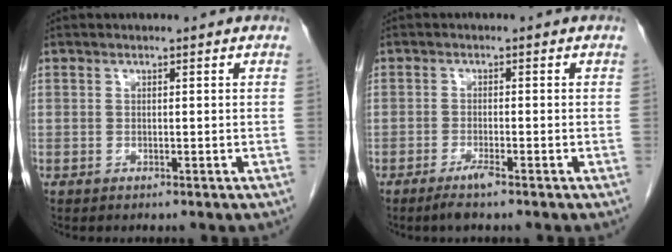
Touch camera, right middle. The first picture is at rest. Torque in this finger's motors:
{"motor_torque": [0.47, 0.00, 0.03, 0.04]}